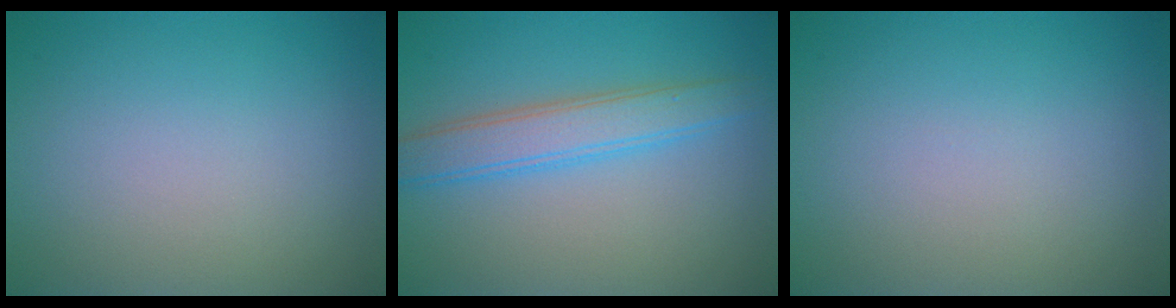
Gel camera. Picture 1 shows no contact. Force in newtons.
{"total": 3.9, "press": 3.9, "slide": 0.1}
{"total": 0.0}